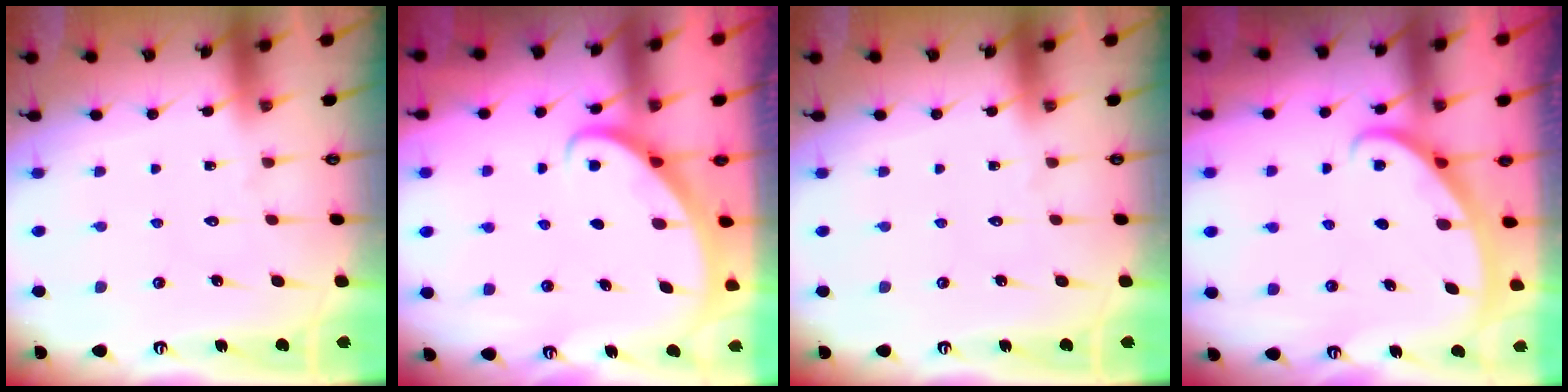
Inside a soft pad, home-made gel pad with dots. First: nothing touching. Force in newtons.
{"total": 2.9, "press": 2.9, "slide": 0.2}
{"total": 0.0}
{"total": 2.5, "press": 2.5, "slide": 0.2}